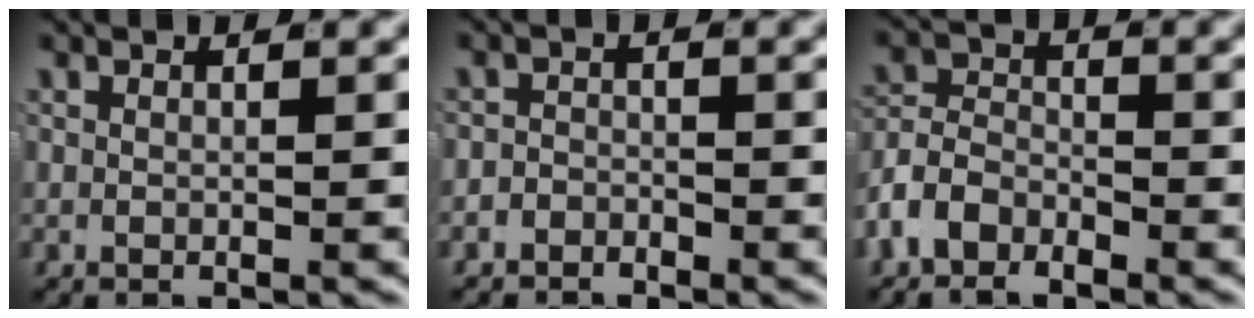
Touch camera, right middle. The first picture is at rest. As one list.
[{"total": 2.2, "force": [-2.0, 0.9, -0.2], "torque": [0.013, -0.007, -0.036]}, {"total": 5.0, "force": [-2.4, 3.8, 2.2], "torque": [-0.042, -0.006, -0.050]}]